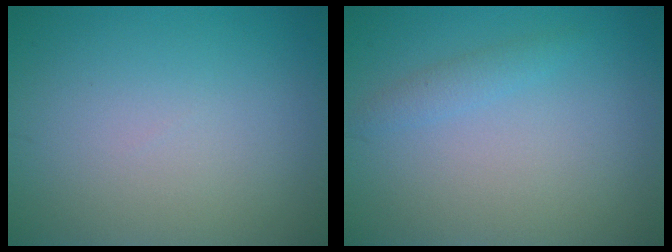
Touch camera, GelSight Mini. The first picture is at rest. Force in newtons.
{"total": 1.3, "press": 1.3, "slide": 0.1}